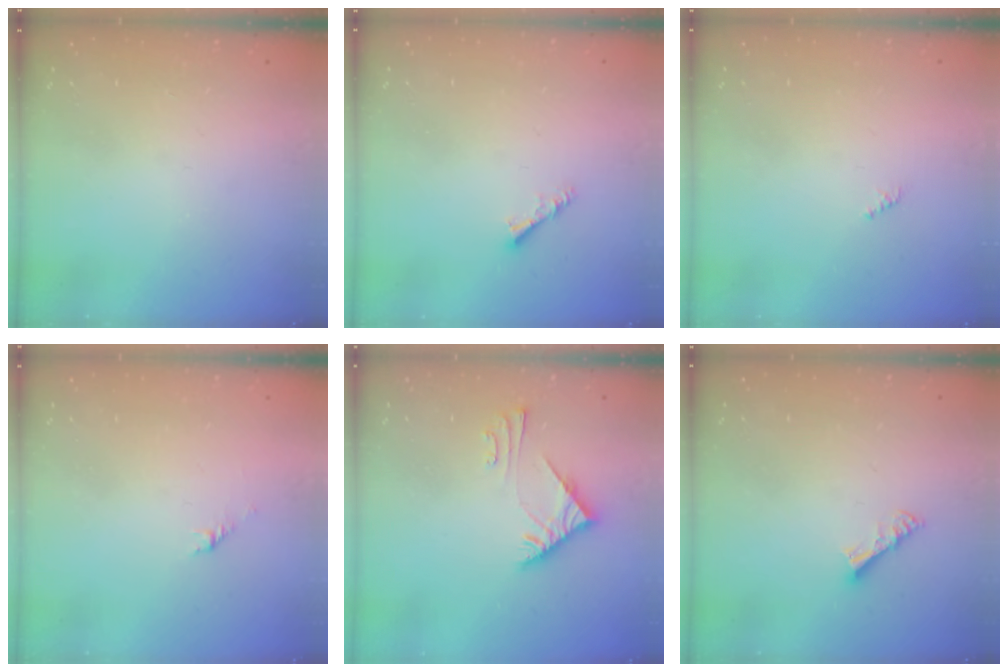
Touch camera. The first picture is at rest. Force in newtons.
{"total": 3.0, "press": 2.9, "slide": 0.6}
{"total": 0.7, "press": 0.7, "slide": 0.3}
{"total": 1.5, "press": 1.4, "slide": 0.5}
{"total": 6.0, "press": 6.0, "slide": 0.7}
{"total": 4.7, "press": 4.7, "slide": 0.0}